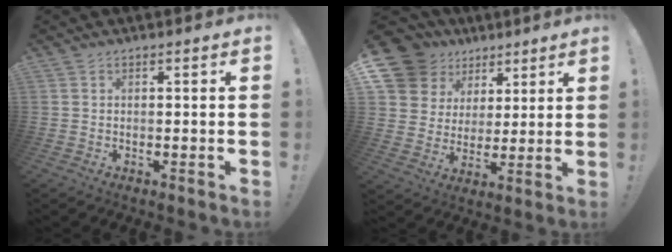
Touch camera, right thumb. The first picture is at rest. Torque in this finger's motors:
{"motor_torque": [0.30, 3.05, 0.36, 0.32, 0.16]}